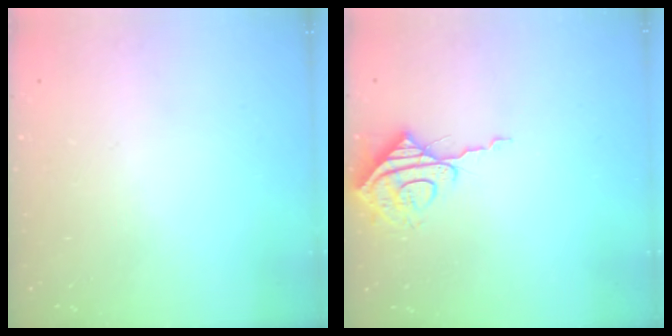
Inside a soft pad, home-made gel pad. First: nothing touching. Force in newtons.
{"total": 8.4, "press": 8.3, "slide": 0.7}